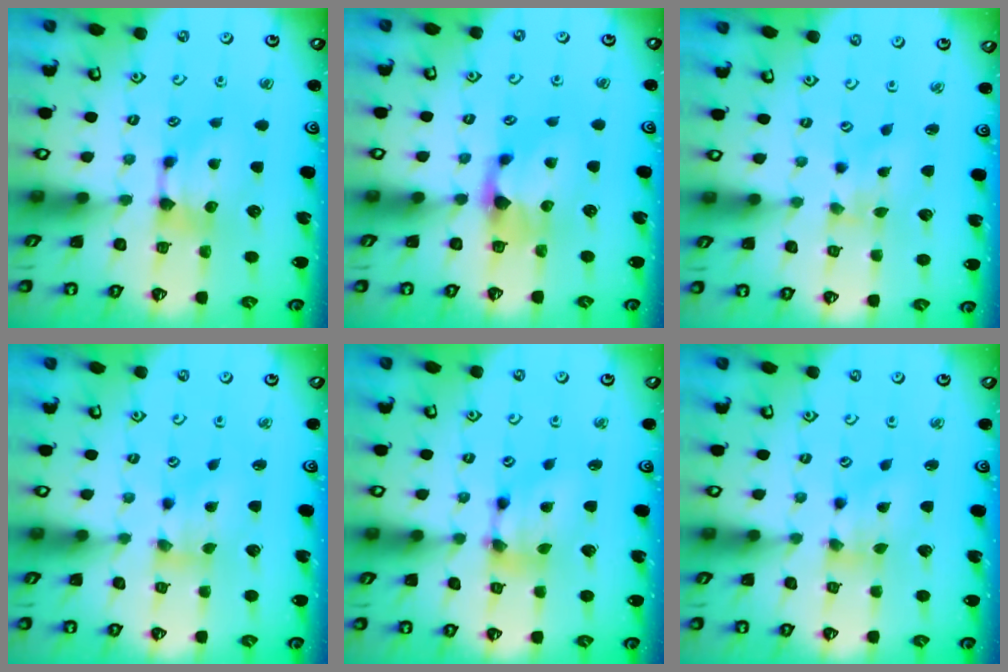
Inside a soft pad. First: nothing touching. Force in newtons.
{"total": 0.7, "press": 0.4, "slide": 0.6}
{"total": 2.8, "press": 2.6, "slide": 1.0}
{"total": 1.8, "press": 1.3, "slide": 1.3}
{"total": 5.9, "press": 5.6, "slide": 2.0}
{"total": 2.1, "press": 1.6, "slide": 1.3}